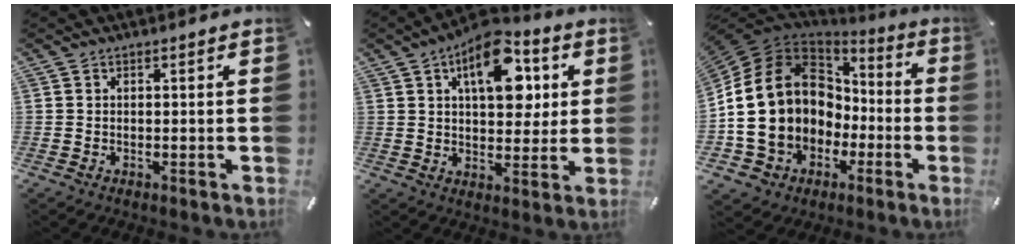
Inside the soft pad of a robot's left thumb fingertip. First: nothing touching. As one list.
[{"total": 15.6, "force": [6.1, 8.8, 11.4], "torque": [-0.145, -0.018, 0.100]}, {"total": 18.4, "force": [0.5, 15.5, 9.8], "torque": [-0.225, -0.007, 0.026]}]